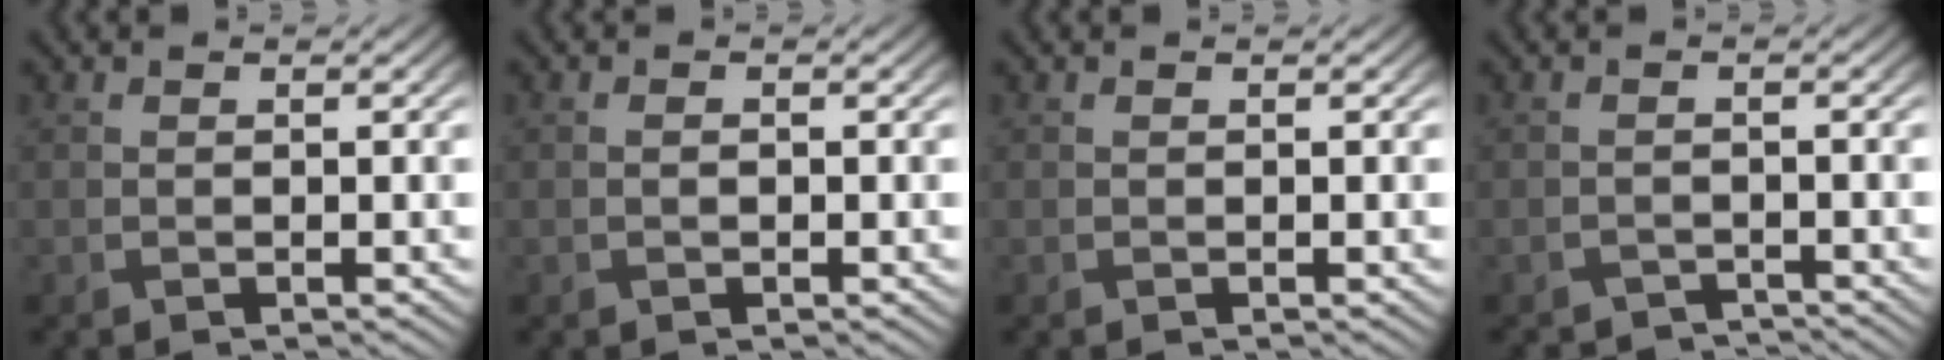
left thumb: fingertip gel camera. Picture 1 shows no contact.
{"total": 0.6, "force": [-0.1, 0.4, 0.5], "torque": [-0.010, 0.000, 0.002]}
{"total": 0.0}
{"total": 2.4, "force": [-2.4, 0.4, 0.1], "torque": [0.000, -0.005, -0.041]}